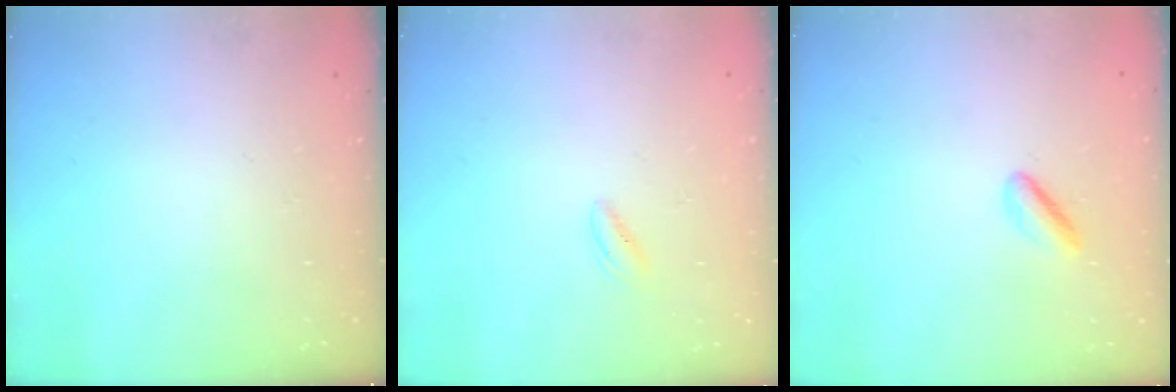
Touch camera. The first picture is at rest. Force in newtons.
{"total": 1.0, "press": 0.9, "slide": 0.5}
{"total": 2.5, "press": 2.5, "slide": 0.5}